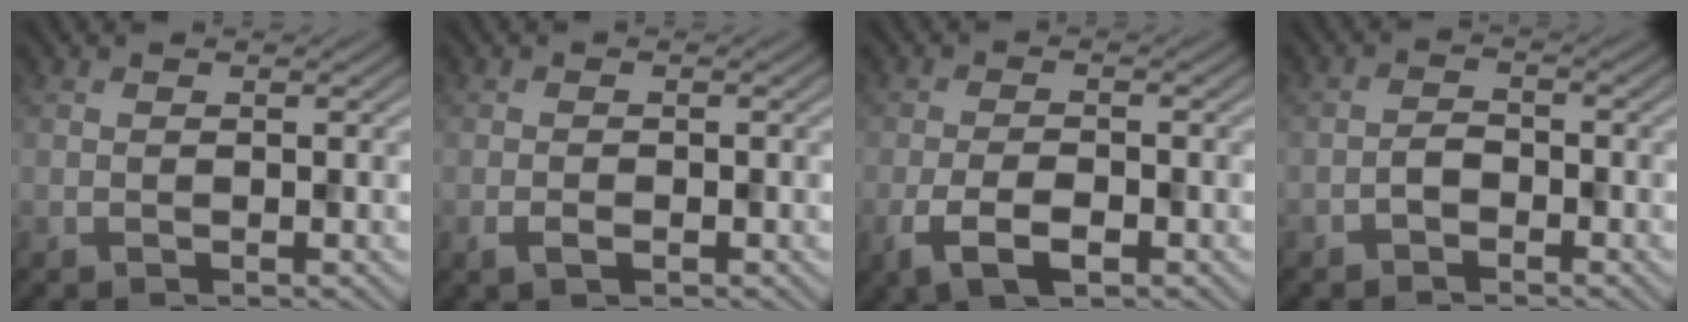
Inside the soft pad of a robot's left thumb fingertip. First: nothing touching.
{"total": 1.6, "force": [-0.8, 0.9, 1.1], "torque": [-0.024, -0.003, -0.015]}
{"total": 4.8, "force": [-2.4, 2.2, 3.6], "torque": [-0.076, -0.006, -0.049]}
{"total": 2.0, "force": [-1.3, 1.2, 1.0], "torque": [-0.017, 0.006, -0.031]}